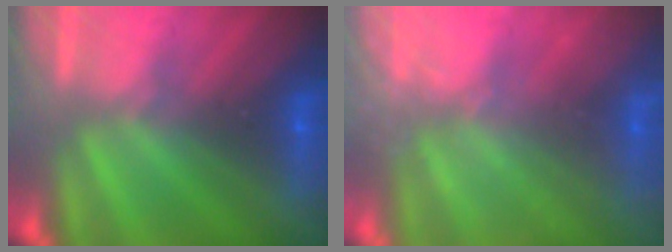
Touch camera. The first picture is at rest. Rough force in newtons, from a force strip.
{"total": 2.4}